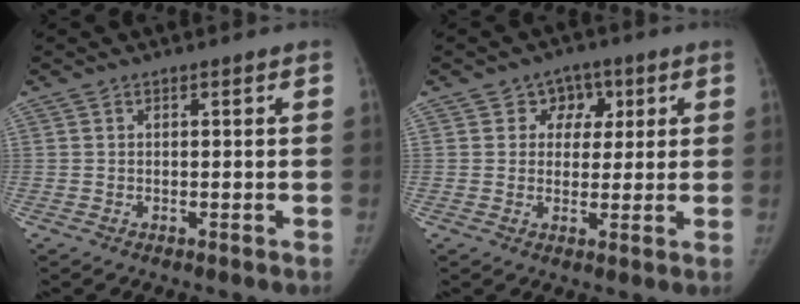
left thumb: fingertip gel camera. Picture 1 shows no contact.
{"total": 5.6, "force": [2.0, 4.9, 1.8], "torque": [0.014, 0.001, 0.023]}